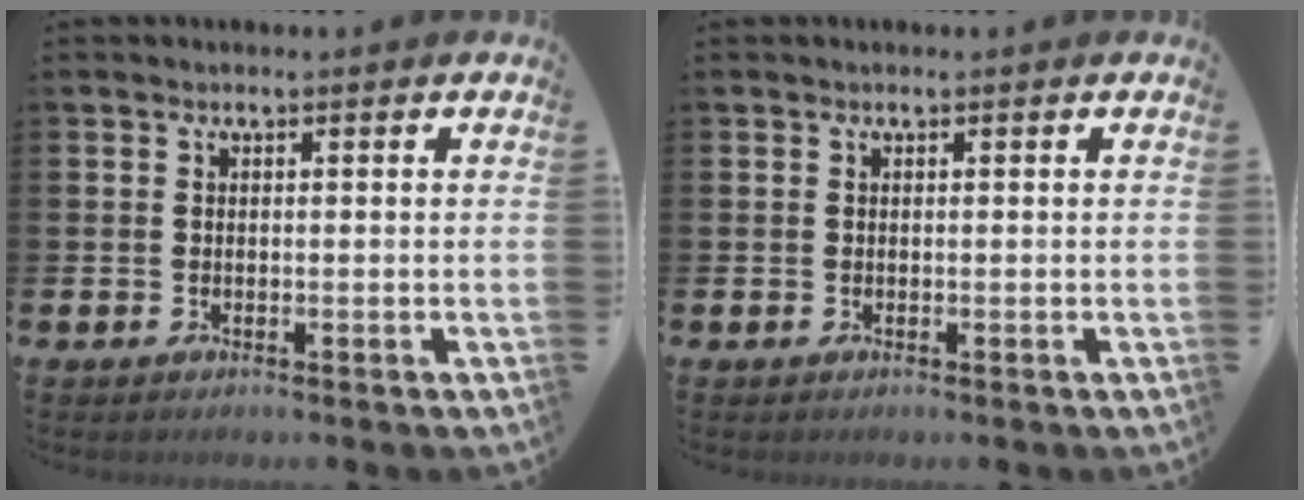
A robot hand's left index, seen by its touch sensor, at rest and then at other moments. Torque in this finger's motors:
{"motor_torque": [0.14, -1.56, -0.04, -0.01]}